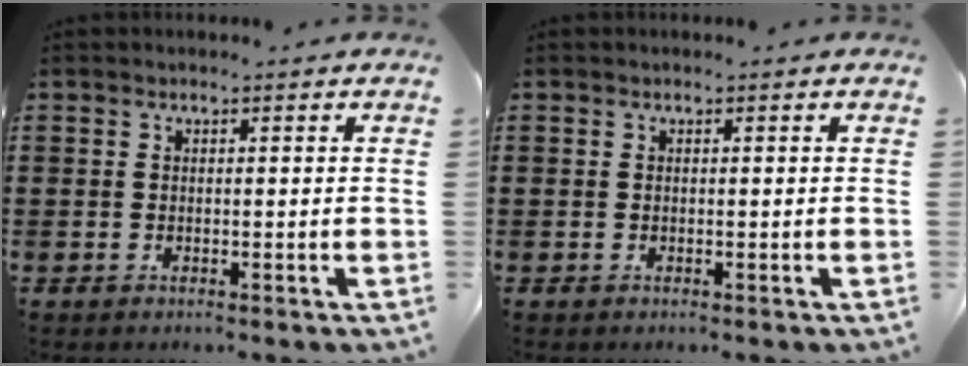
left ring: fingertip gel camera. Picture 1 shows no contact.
{"total": 0.0}